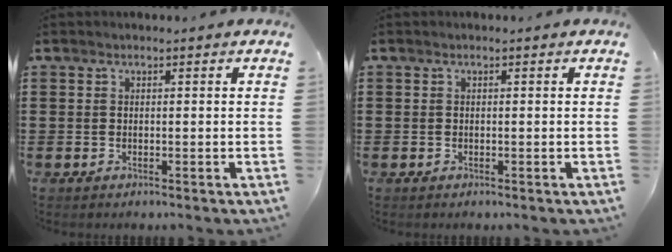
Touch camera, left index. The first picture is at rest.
{"total": 0.0}